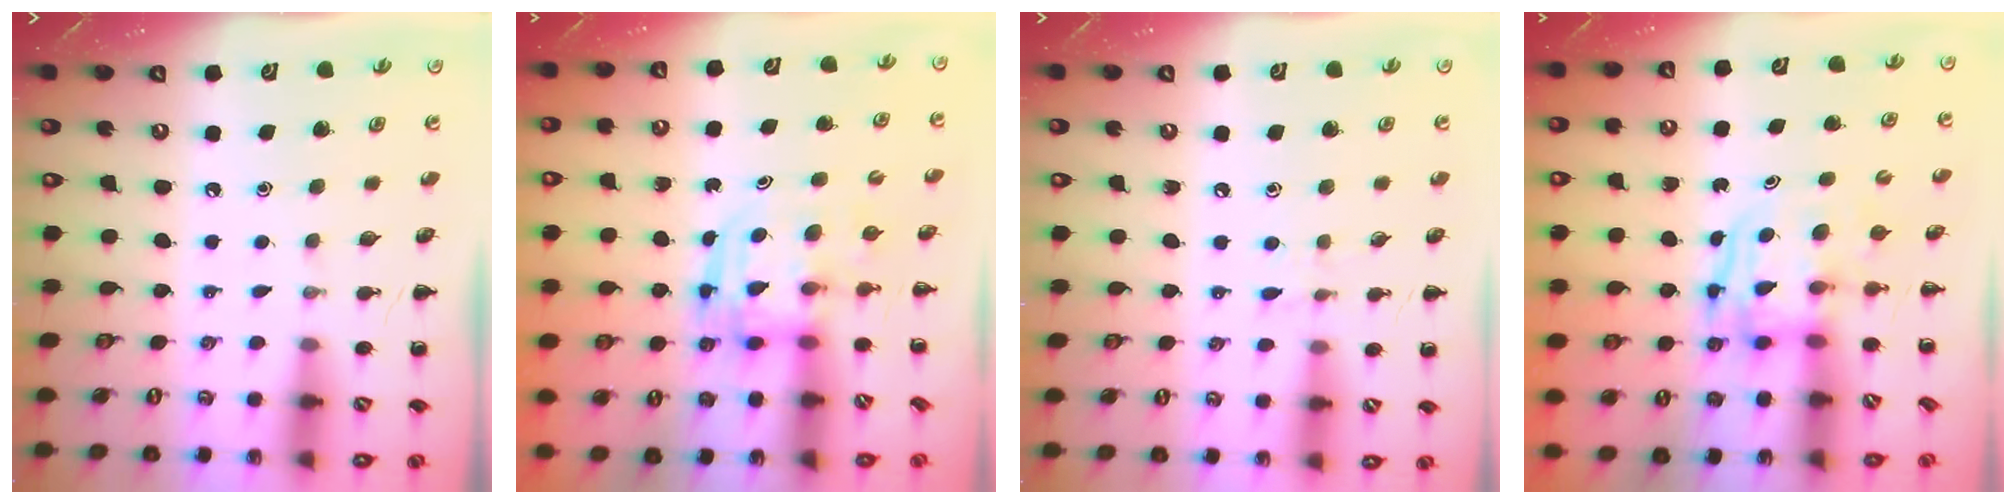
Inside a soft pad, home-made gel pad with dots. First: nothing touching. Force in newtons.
{"total": 3.0, "press": 3.0, "slide": 0.3}
{"total": 5.1, "press": 4.7, "slide": 2.0}
{"total": 3.9, "press": 3.9, "slide": 0.4}